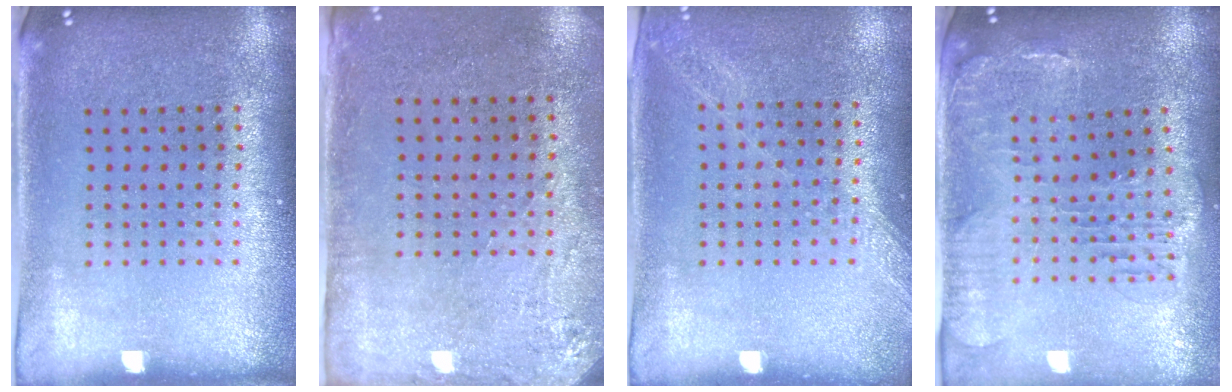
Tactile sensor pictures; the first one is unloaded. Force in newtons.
{"total": 2.8, "press": 2.3, "slide": 1.6}
{"total": 1.2, "press": 1.2, "slide": 0.2}
{"total": 1.4, "press": 1.3, "slide": 0.3}